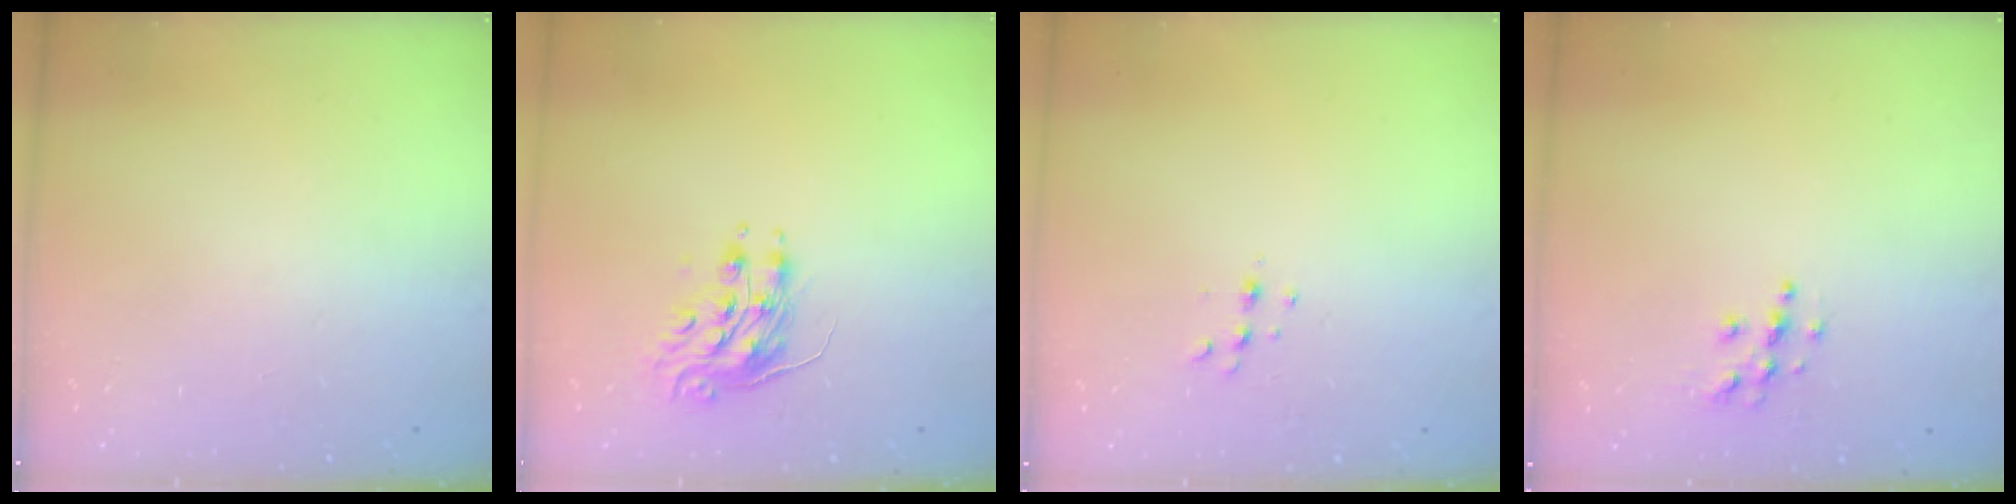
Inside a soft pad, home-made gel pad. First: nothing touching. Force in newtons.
{"total": 8.2, "press": 8.2, "slide": 0.1}
{"total": 4.3, "press": 4.2, "slide": 0.8}
{"total": 5.6, "press": 5.6, "slide": 0.2}